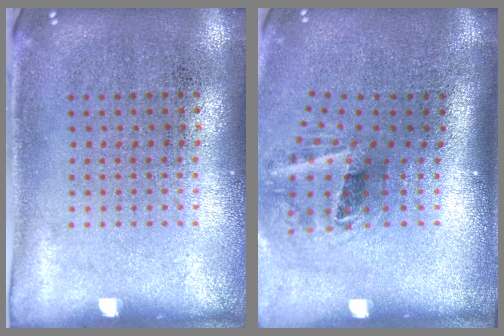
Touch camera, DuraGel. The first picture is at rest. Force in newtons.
{"total": 2.2, "press": 1.3, "slide": 1.8}